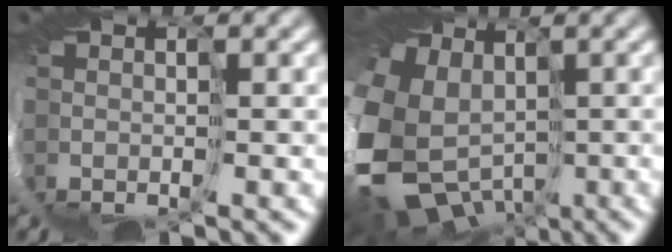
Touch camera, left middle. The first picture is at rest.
{"total": 14.1, "force": [-4.3, 11.1, 7.7], "torque": [-0.219, -0.043, -0.034]}